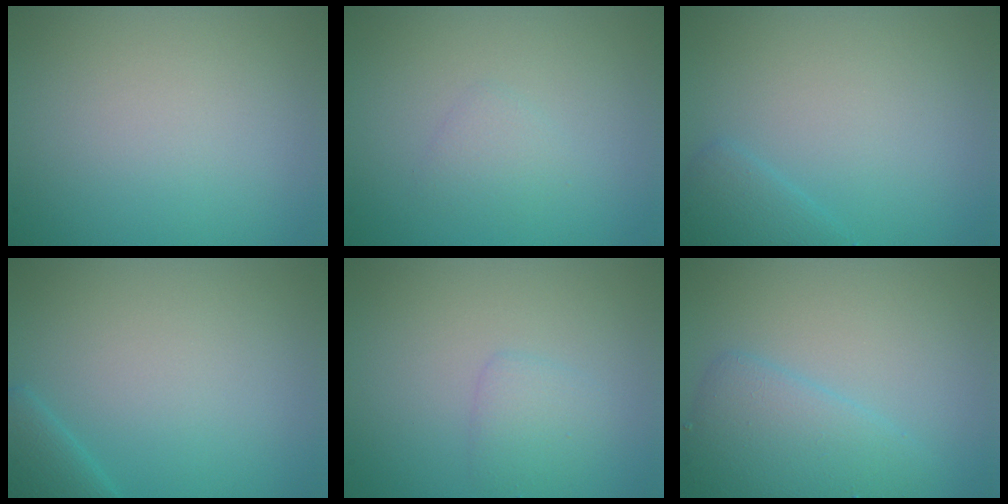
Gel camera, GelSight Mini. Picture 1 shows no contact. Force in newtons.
{"total": 1.1, "press": 1.1, "slide": 0.0}
{"total": 1.7, "press": 1.7, "slide": 0.1}
{"total": 2.3, "press": 2.3, "slide": 0.2}
{"total": 1.5, "press": 1.5, "slide": 0.1}
{"total": 3.5, "press": 3.5, "slide": 0.2}